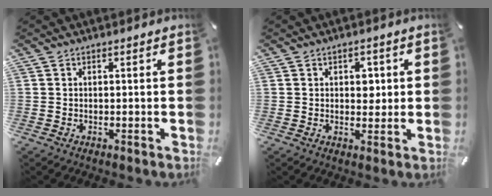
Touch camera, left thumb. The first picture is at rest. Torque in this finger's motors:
{"motor_torque": [0.88, 0.69, 0.44, -0.11, 0.00]}